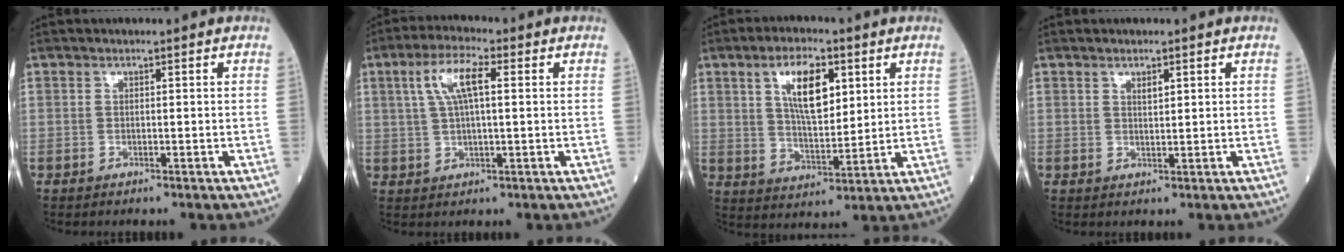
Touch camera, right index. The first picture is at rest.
{"total": 6.8, "force": [2.0, 1.6, 6.3], "torque": [-0.130, 0.018, 0.038]}
{"total": 9.2, "force": [3.6, 3.3, 7.8], "torque": [-0.142, 0.004, 0.068]}
{"total": 1.3, "force": [0.8, 0.4, 0.9], "torque": [-0.017, -0.001, 0.015]}